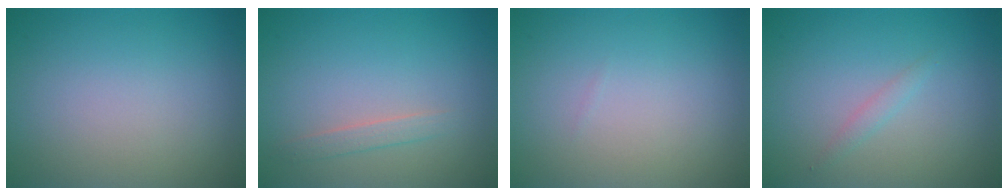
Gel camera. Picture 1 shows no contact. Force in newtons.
{"total": 1.2, "press": 1.2, "slide": 0.1}
{"total": 0.0}
{"total": 0.9, "press": 0.9, "slide": 0.1}